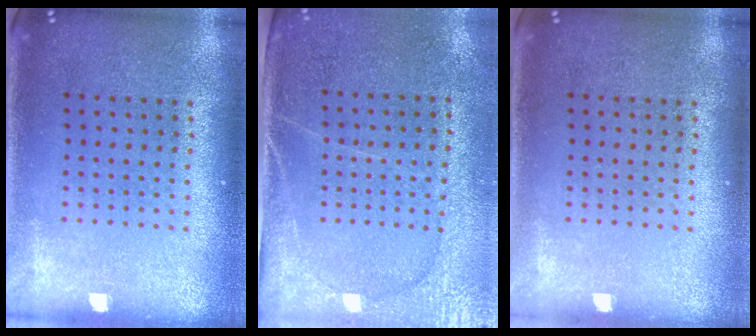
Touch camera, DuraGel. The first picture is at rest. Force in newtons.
{"total": 2.9, "press": 2.6, "slide": 1.3}
{"total": 0.0}